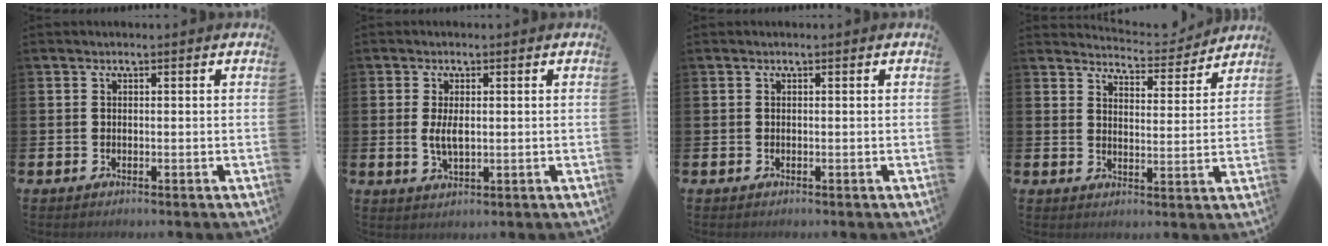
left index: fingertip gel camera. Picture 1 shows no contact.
{"total": 3.2, "force": [0.3, 1.3, 2.9], "torque": [-0.047, -0.001, 0.003]}
{"total": 0.0}
{"total": 4.9, "force": [4.9, 0.5, 0.2], "torque": [-0.012, -0.040, 0.083]}